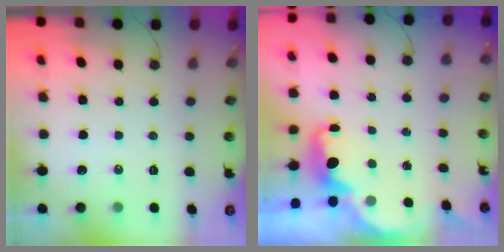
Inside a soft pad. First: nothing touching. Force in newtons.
{"total": 2.2, "press": 2.1, "slide": 0.6}